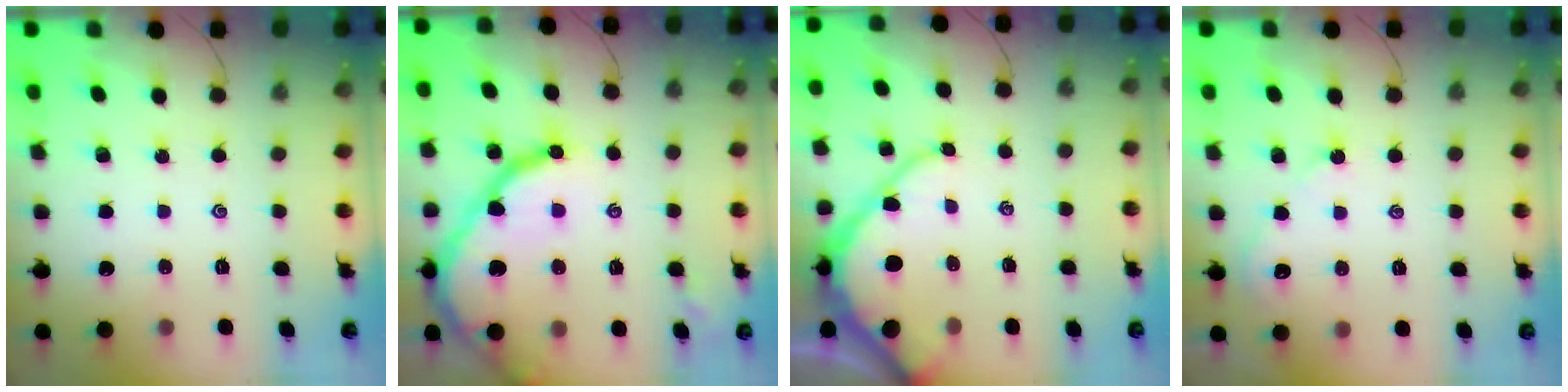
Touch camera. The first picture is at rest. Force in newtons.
{"total": 19.8, "press": 19.7, "slide": 1.8}
{"total": 10.2, "press": 10.1, "slide": 1.1}
{"total": 2.5, "press": 2.4, "slide": 0.4}